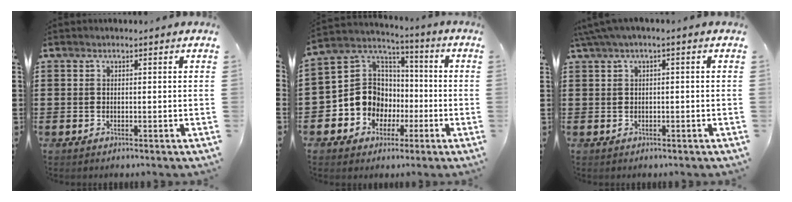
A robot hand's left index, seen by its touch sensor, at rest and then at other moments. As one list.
[{"total": 10.2, "force": [-2.3, 9.4, 3.1], "torque": [-0.113, 0.004, -0.042]}, {"total": 1.8, "force": [-0.3, 0.2, 1.8], "torque": [-0.034, -0.006, -0.009]}]